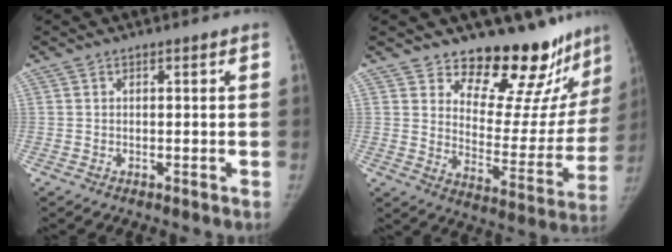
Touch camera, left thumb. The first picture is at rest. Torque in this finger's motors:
{"motor_torque": [0.06, 0.10, 0.48, -1.25, -0.01]}